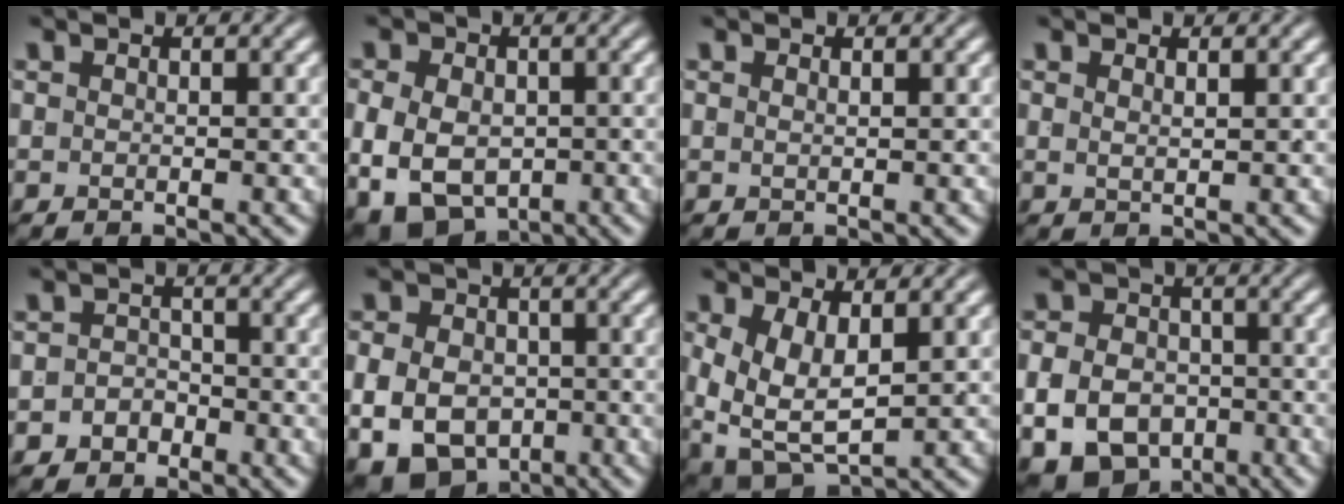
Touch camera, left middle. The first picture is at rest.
{"total": 10.5, "force": [-3.3, 8.6, 5.0], "torque": [-0.117, -0.053, -0.037]}
{"total": 1.1, "force": [0.1, -1.0, 0.2], "torque": [0.003, -0.004, 0.007]}
{"total": 1.3, "force": [0.6, -1.1, 0.3], "torque": [0.003, -0.007, 0.020]}
{"total": 3.4, "force": [-2.2, 2.6, 0.4], "torque": [-0.005, -0.014, -0.036]}
{"total": 11.5, "force": [-4.3, 9.4, 5.0], "torque": [-0.104, -0.050, -0.062]}
{"total": 7.5, "force": [-2.4, 5.5, 4.5], "torque": [-0.116, -0.066, -0.006]}
{"total": 11.3, "force": [-4.7, 9.4, 4.2], "torque": [-0.077, -0.043, -0.075]}